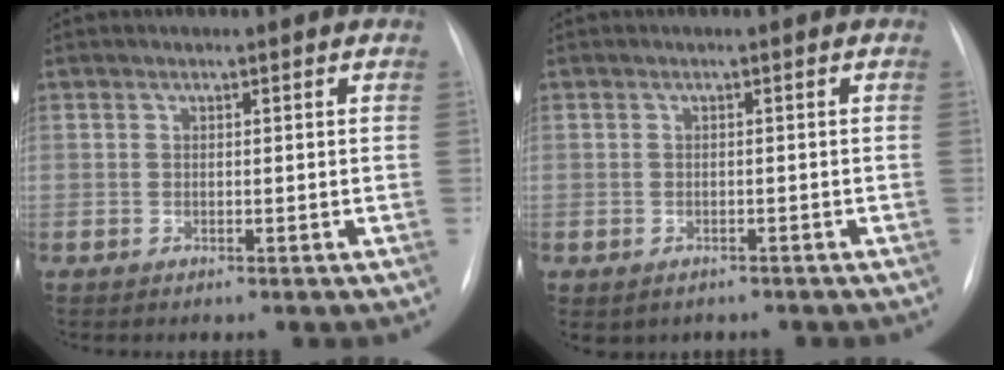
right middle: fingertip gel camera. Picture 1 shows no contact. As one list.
[{"total": 2.5, "force": [-1.8, 1.5, 0.8], "torque": [-0.011, -0.001, -0.015]}]